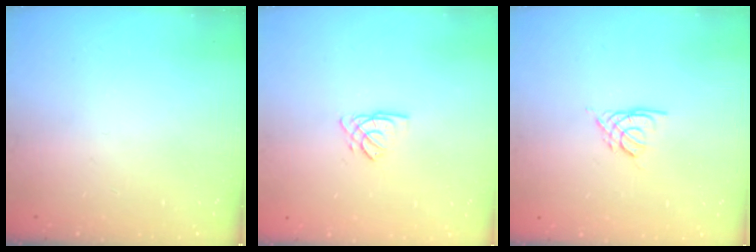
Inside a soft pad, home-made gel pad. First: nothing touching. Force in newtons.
{"total": 2.7, "press": 2.7, "slide": 0.3}
{"total": 2.6, "press": 2.6, "slide": 0.6}